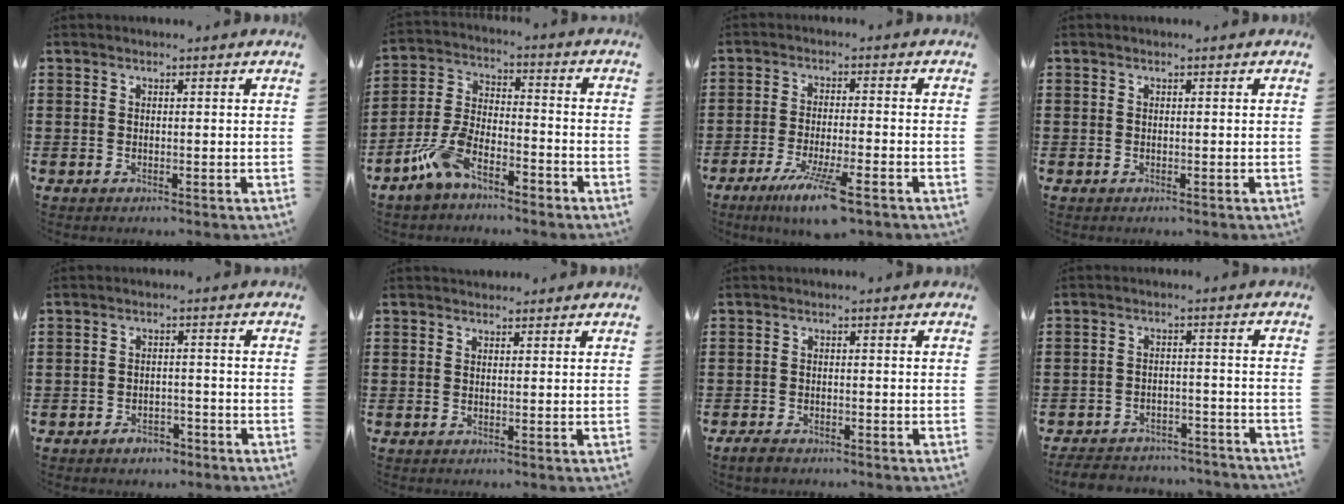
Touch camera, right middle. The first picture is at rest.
{"total": 8.0, "force": [-6.1, 2.9, 4.3], "torque": [-0.102, 0.008, -0.121]}
{"total": 7.4, "force": [-4.7, 0.7, 5.6], "torque": [-0.104, -0.012, -0.082]}
{"total": 0.0}
{"total": 2.5, "force": [-2.2, 1.1, 0.7], "torque": [-0.016, 0.004, -0.044]}
{"total": 1.1, "force": [1.0, 0.5, -0.1], "torque": [0.006, -0.001, 0.017]}
{"total": 1.7, "force": [-1.4, 0.8, 0.5], "torque": [-0.013, 0.005, -0.031]}
{"total": 5.4, "force": [-5.2, 0.9, 0.8], "torque": [-0.022, 0.008, -0.108]}